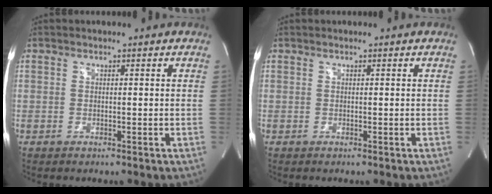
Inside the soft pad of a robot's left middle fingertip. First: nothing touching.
{"total": 0.0}